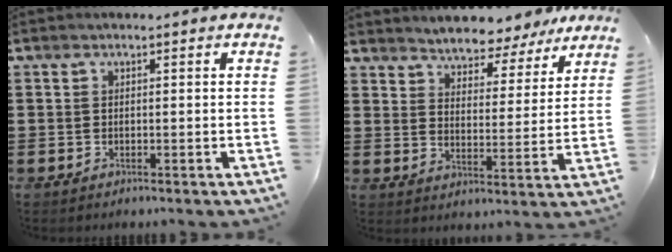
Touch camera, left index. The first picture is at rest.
{"total": 4.7, "force": [4.7, 0.4, -0.5], "torque": [-0.020, -0.034, 0.081]}